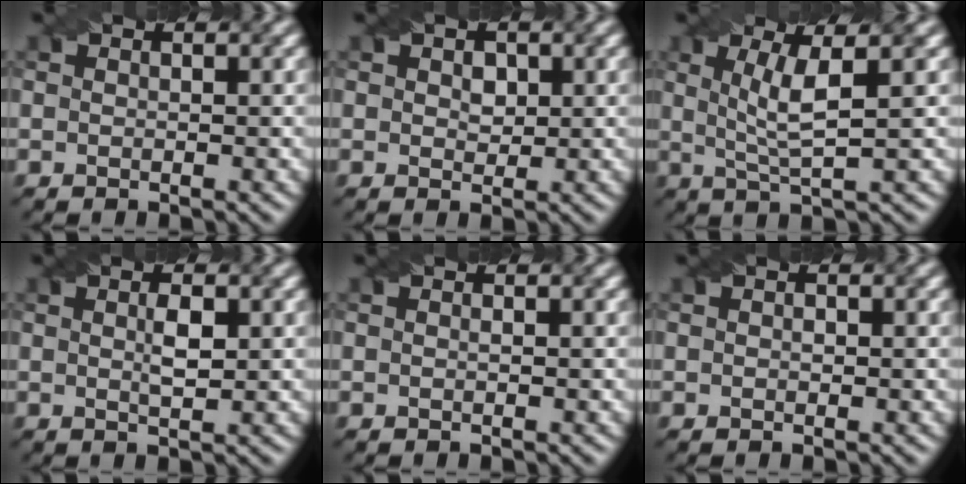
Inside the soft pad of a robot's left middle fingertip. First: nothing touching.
{"total": 1.8, "force": [0.7, 1.3, 1.1], "torque": [-0.014, -0.002, 0.011]}
{"total": 4.1, "force": [0.9, 0.7, 3.9], "torque": [-0.082, 0.003, 0.023]}
{"total": 1.9, "force": [0.4, 0.5, 1.8], "torque": [-0.035, 0.001, 0.008]}
{"total": 0.0}
{"total": 0.6, "force": [0.1, 0.4, 0.4], "torque": [-0.006, -0.001, 0.000]}